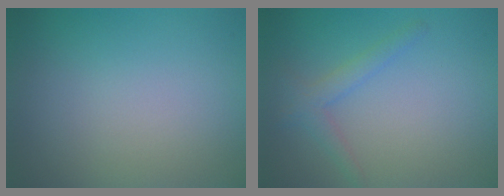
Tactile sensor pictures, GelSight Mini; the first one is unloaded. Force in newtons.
{"total": 1.8, "press": 1.8, "slide": 0.0}